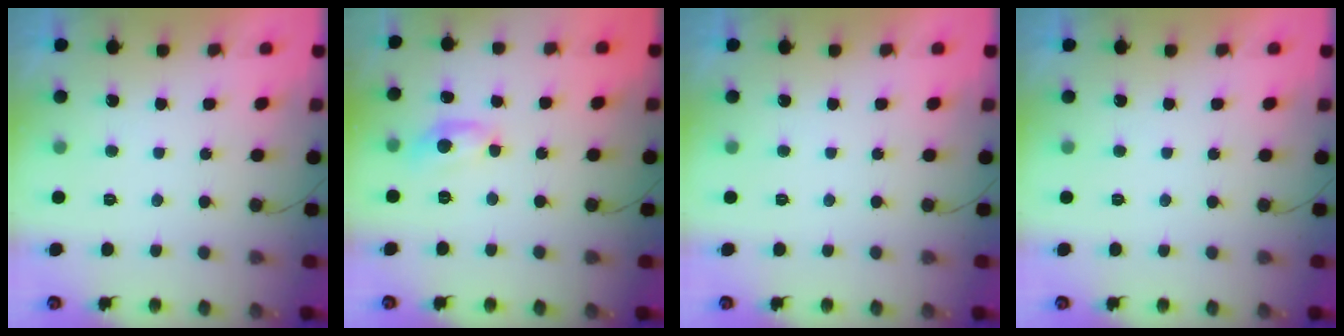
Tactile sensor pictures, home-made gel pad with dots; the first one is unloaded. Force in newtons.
{"total": 7.5, "press": 7.4, "slide": 0.4}
{"total": 0.0}
{"total": 0.0}